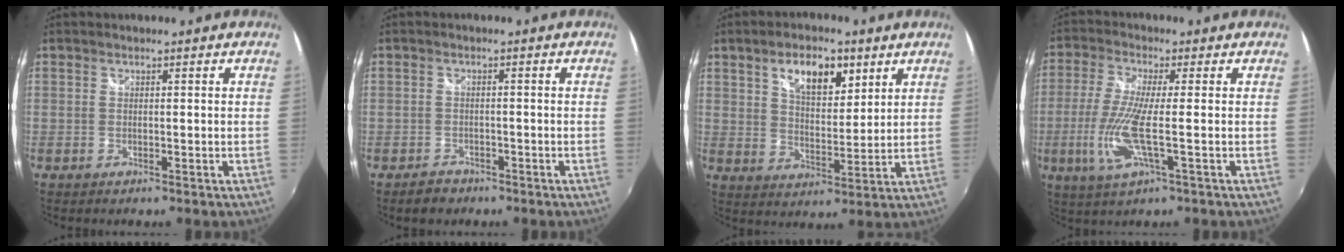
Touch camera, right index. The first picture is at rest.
{"total": 3.2, "force": [-2.2, 2.2, 0.4], "torque": [-0.014, 0.005, -0.033]}
{"total": 9.8, "force": [5.2, 4.8, 6.7], "torque": [-0.110, 0.012, 0.087]}
{"total": 9.7, "force": [-2.2, 1.0, 9.4], "torque": [-0.208, -0.012, -0.043]}